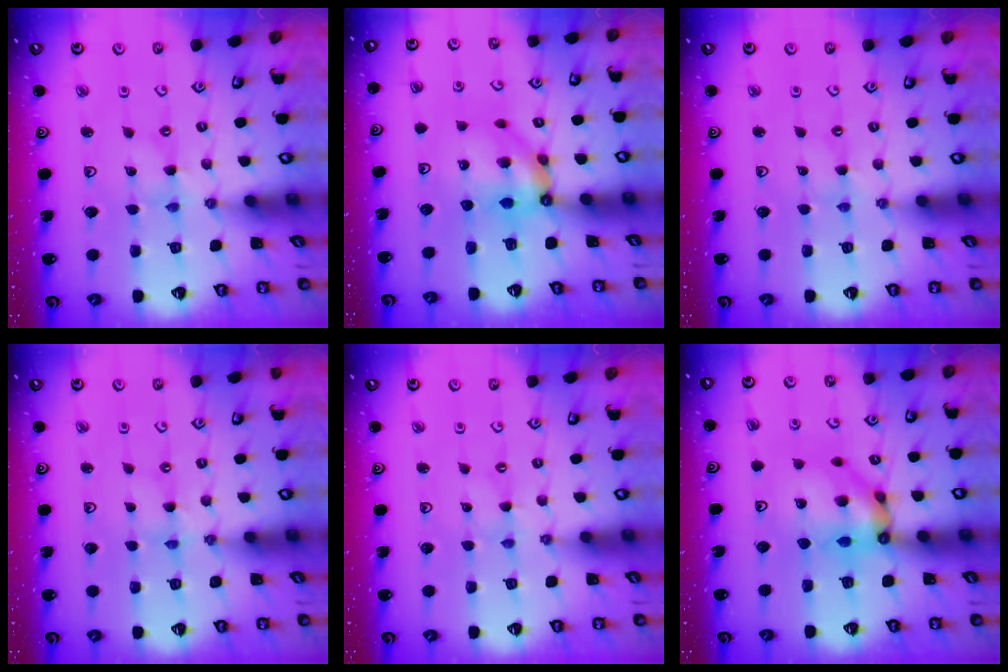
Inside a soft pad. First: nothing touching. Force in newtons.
{"total": 8.4, "press": 8.3, "slide": 0.6}
{"total": 1.2, "press": 1.1, "slide": 0.3}
{"total": 0.0}
{"total": 0.0}
{"total": 10.6, "press": 10.6, "slide": 0.9}